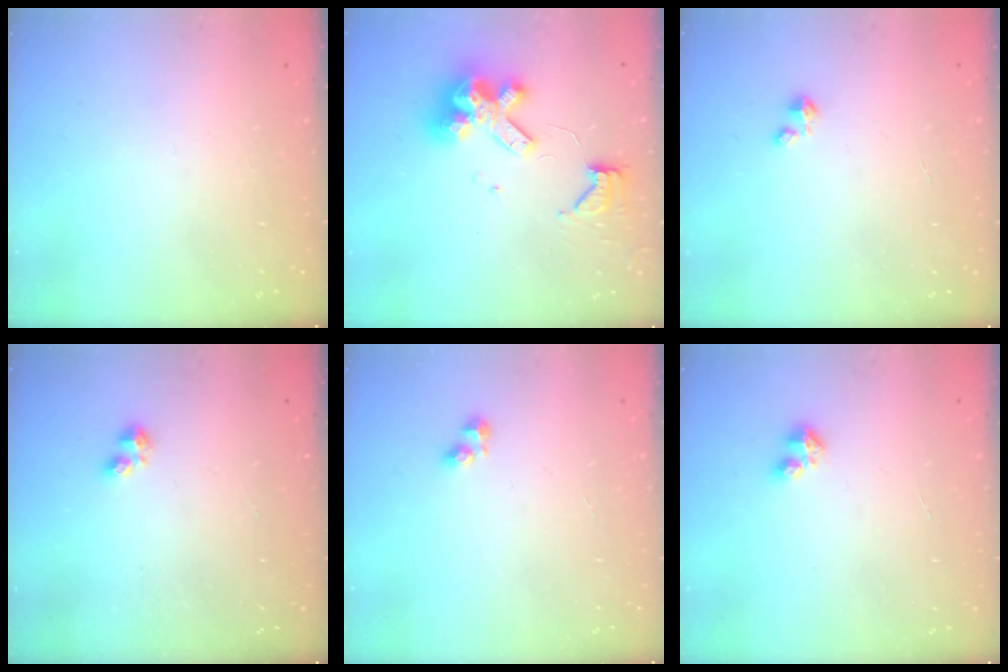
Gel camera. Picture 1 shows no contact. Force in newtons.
{"total": 12.3, "press": 12.2, "slide": 1.4}
{"total": 1.4, "press": 1.4, "slide": 0.2}
{"total": 2.2, "press": 2.2, "slide": 0.4}
{"total": 2.5, "press": 2.5, "slide": 0.2}
{"total": 2.7, "press": 2.7, "slide": 0.3}